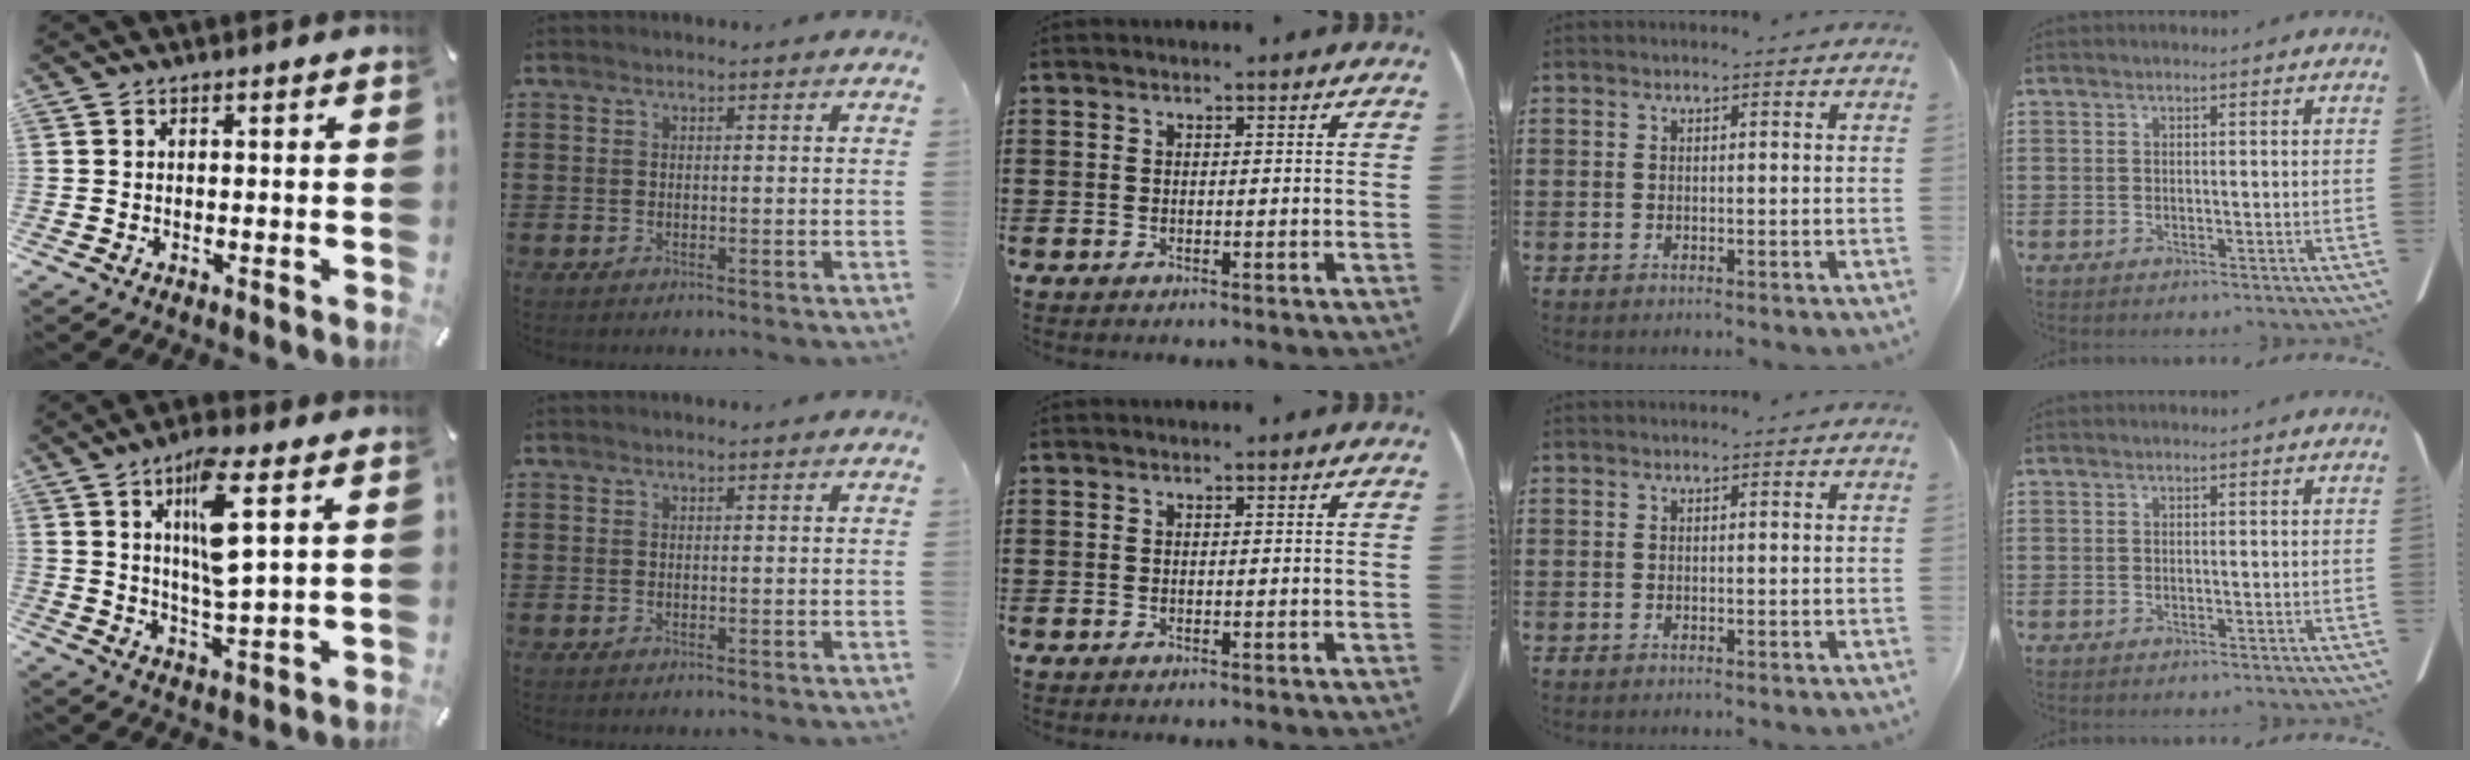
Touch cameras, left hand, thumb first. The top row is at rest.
{"thumb": {"total": 11.9, "force": [4.4, 2.8, 10.6], "torque": [-0.184, -0.011, 0.066]}}